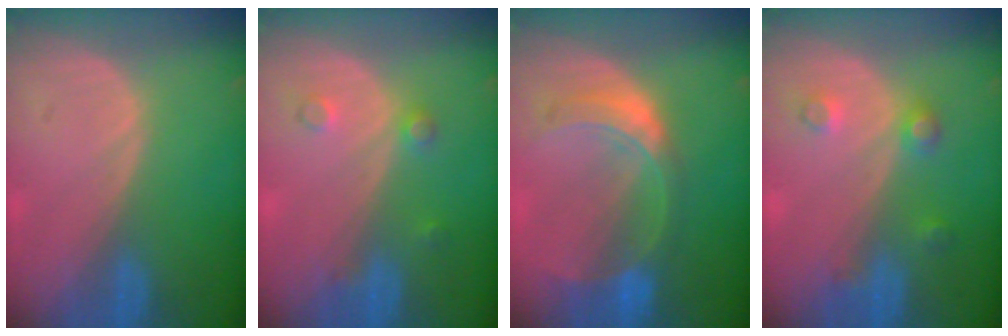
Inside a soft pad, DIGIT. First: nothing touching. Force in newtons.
{"total": 2.3, "press": 2.3, "slide": 0.2}
{"total": 7.6, "press": 6.6, "slide": 3.8}
{"total": 3.4, "press": 3.3, "slide": 0.9}